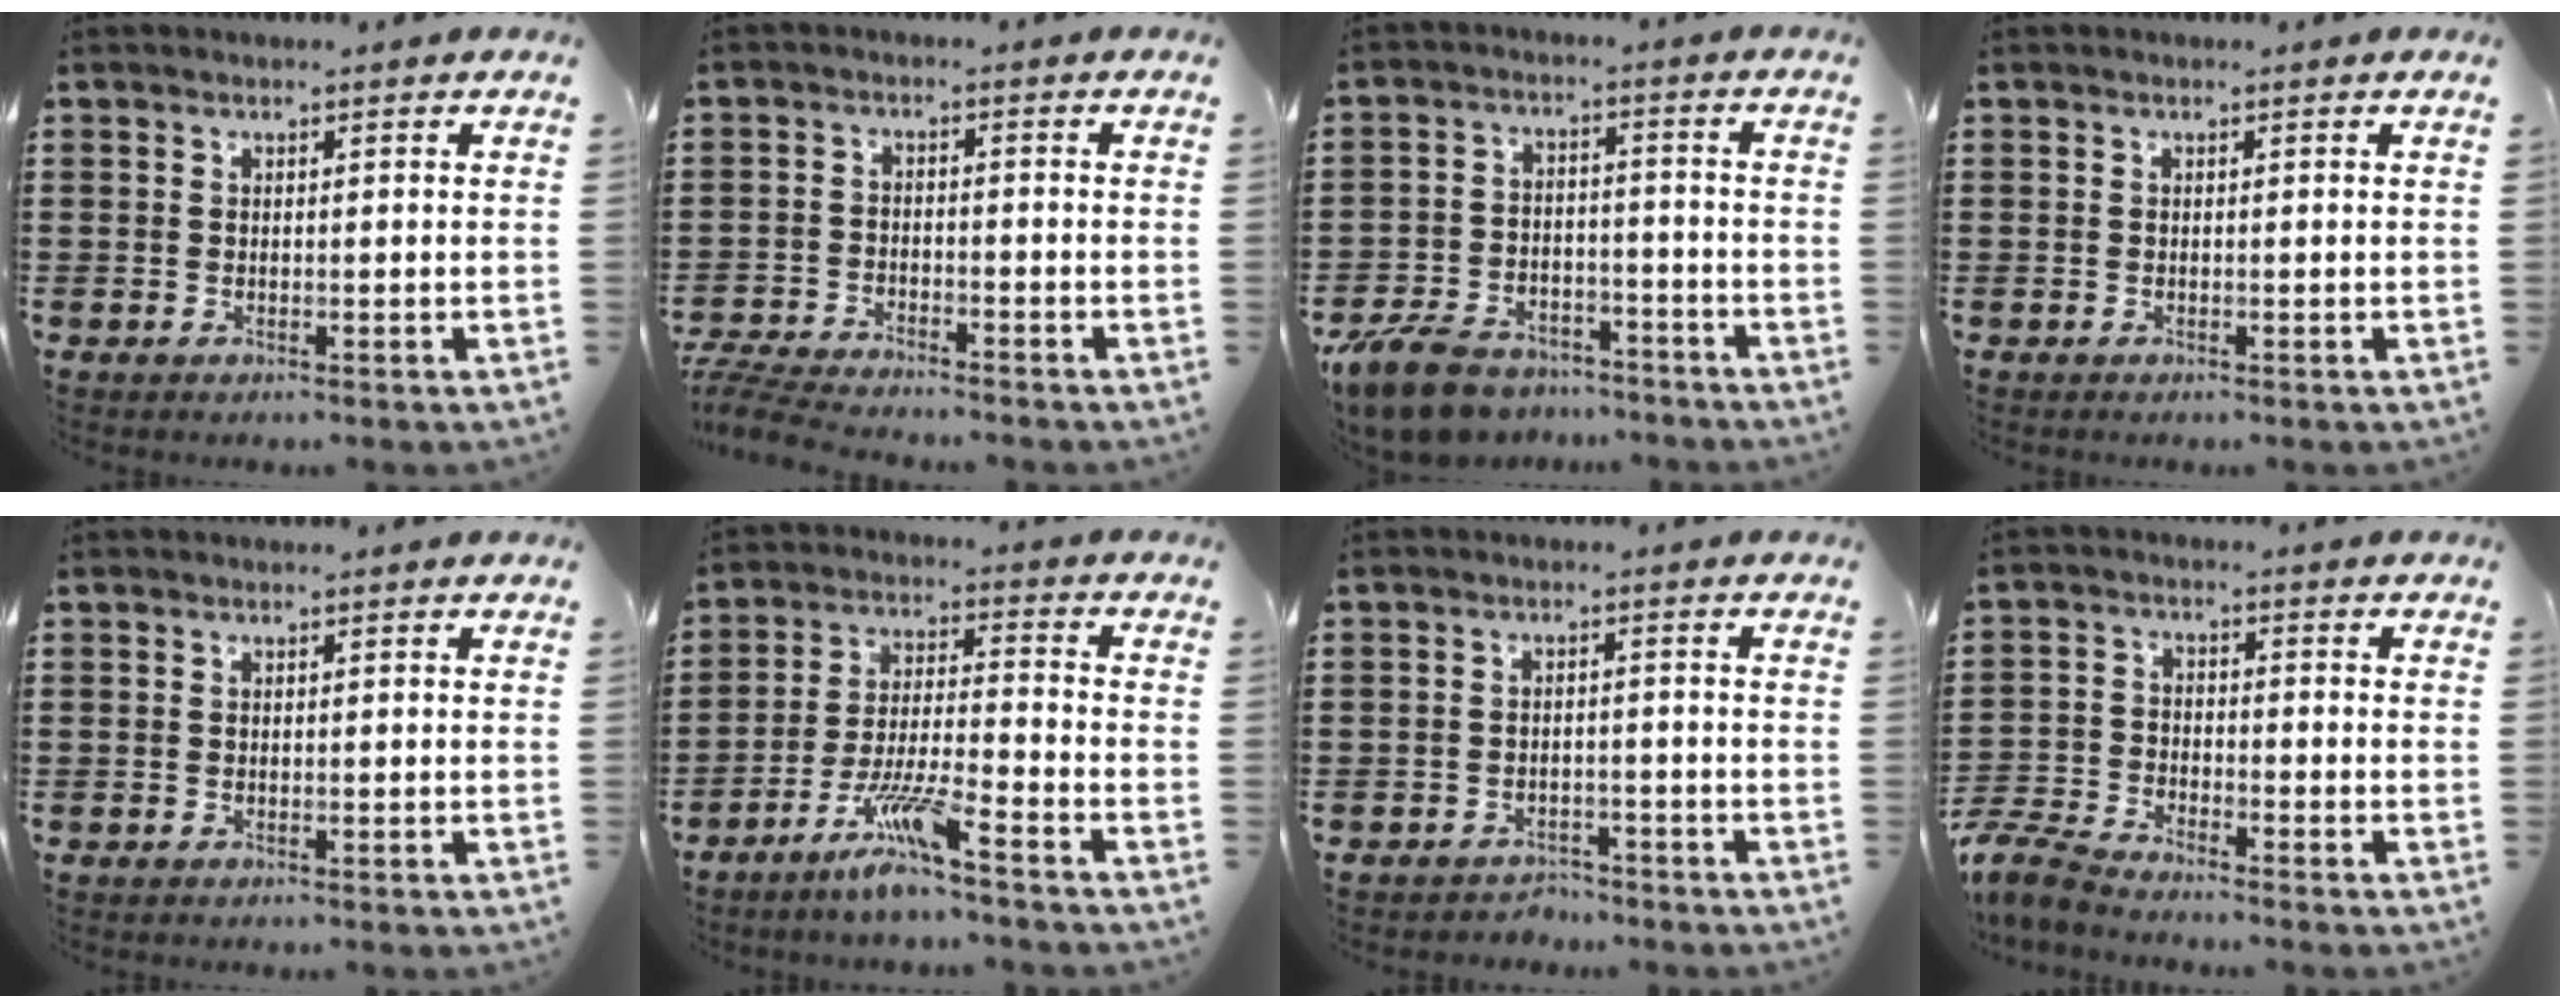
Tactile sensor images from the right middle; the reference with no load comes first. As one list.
[{"total": 5.0, "force": [-4.9, 0.3, 1.0], "torque": [-0.042, -0.007, -0.105]}, {"total": 7.7, "force": [-6.8, 2.5, 2.5], "torque": [-0.067, 0.014, -0.136]}, {"total": 0.0}, {"total": 0.0}, {"total": 8.3, "force": [-6.4, 0.0, 5.3], "torque": [-0.112, -0.013, -0.123]}, {"total": 2.3, "force": [-2.2, 0.6, -0.2], "torque": [-0.005, 0.001, -0.051]}, {"total": 5.1, "force": [-4.9, 0.6, 1.4], "torque": [-0.058, -0.011, -0.106]}]